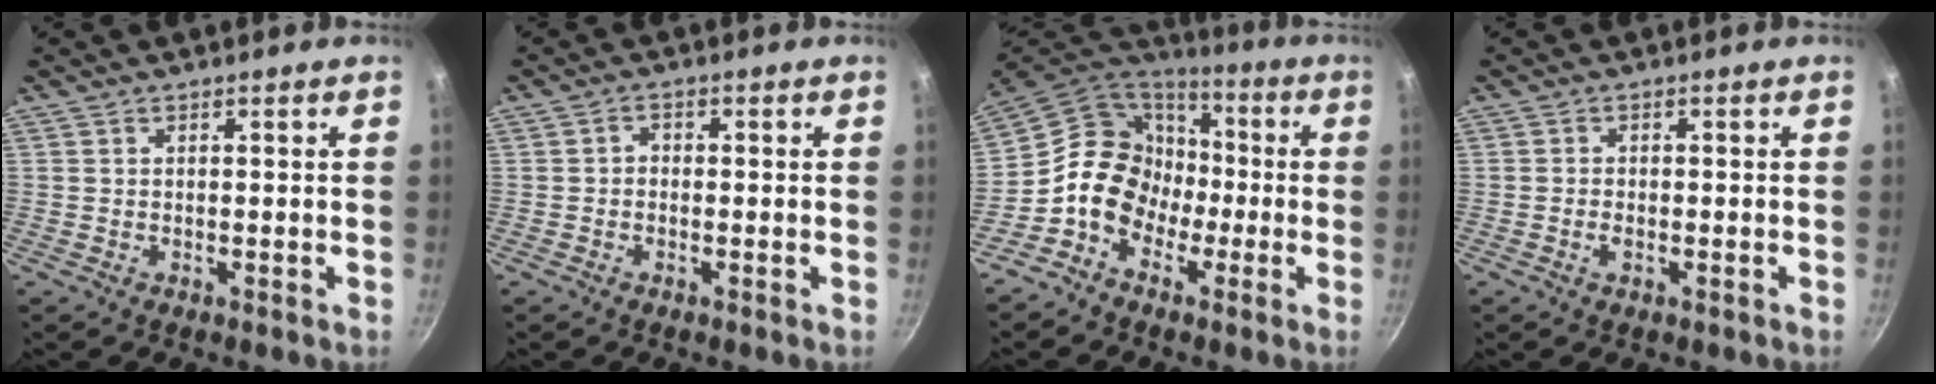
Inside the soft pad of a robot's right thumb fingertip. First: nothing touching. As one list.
[{"total": 1.5, "force": [-0.3, 1.3, 0.8], "torque": [-0.012, 0.009, -0.008]}, {"total": 15.3, "force": [-3.1, 13.1, 7.3], "torque": [-0.084, 0.061, -0.067]}, {"total": 1.3, "force": [-0.5, 0.9, 0.9], "torque": [-0.024, 0.004, -0.013]}]